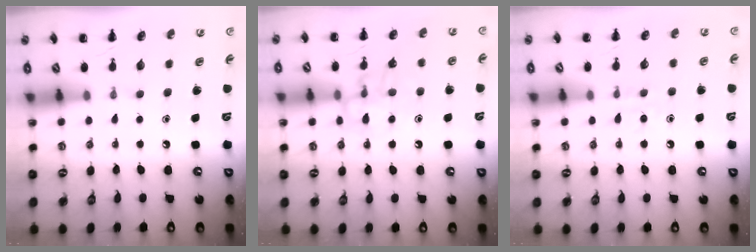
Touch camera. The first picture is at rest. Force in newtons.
{"total": 12.0, "press": 11.9, "slide": 0.9}
{"total": 4.2, "press": 4.0, "slide": 1.3}